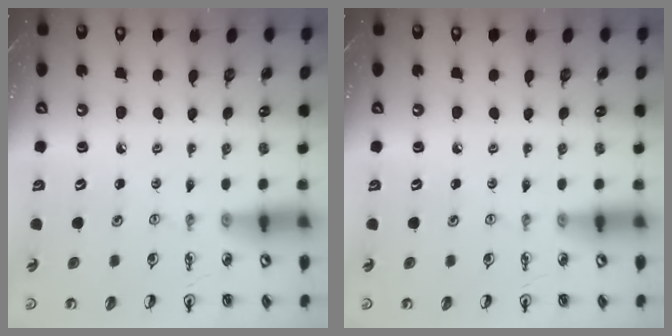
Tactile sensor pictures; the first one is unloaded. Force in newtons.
{"total": 0.0}